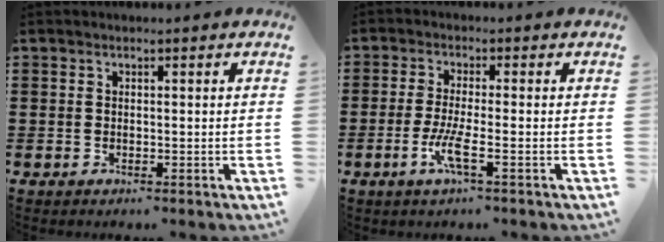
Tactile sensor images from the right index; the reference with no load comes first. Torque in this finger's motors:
{"motor_torque": [2.14, 0.00, 0.16, 0.05]}